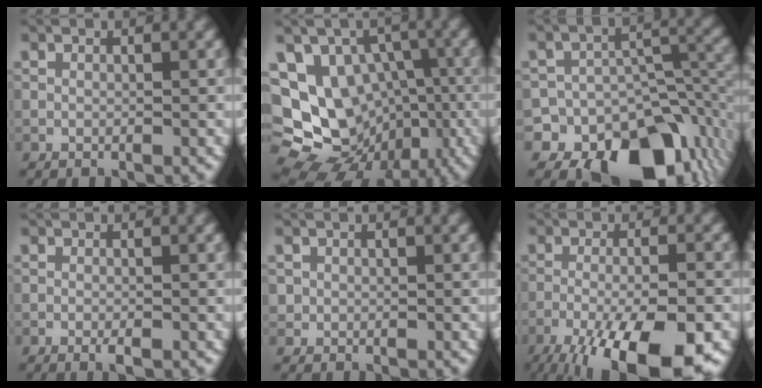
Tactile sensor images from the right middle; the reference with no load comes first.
{"total": 15.9, "force": [-3.1, 13.3, 8.1], "torque": [-0.136, 0.000, -0.048]}
{"total": 15.1, "force": [-9.9, 10.2, 5.2], "torque": [-0.089, -0.004, -0.135]}
{"total": 0.9, "force": [-0.5, 0.1, 0.7], "torque": [-0.012, -0.004, -0.010]}
{"total": 0.7, "force": [0.0, 0.7, 0.0], "torque": [0.008, -0.004, 0.000]}
{"total": 14.0, "force": [-9.2, 4.2, 9.7], "torque": [-0.158, -0.041, -0.135]}